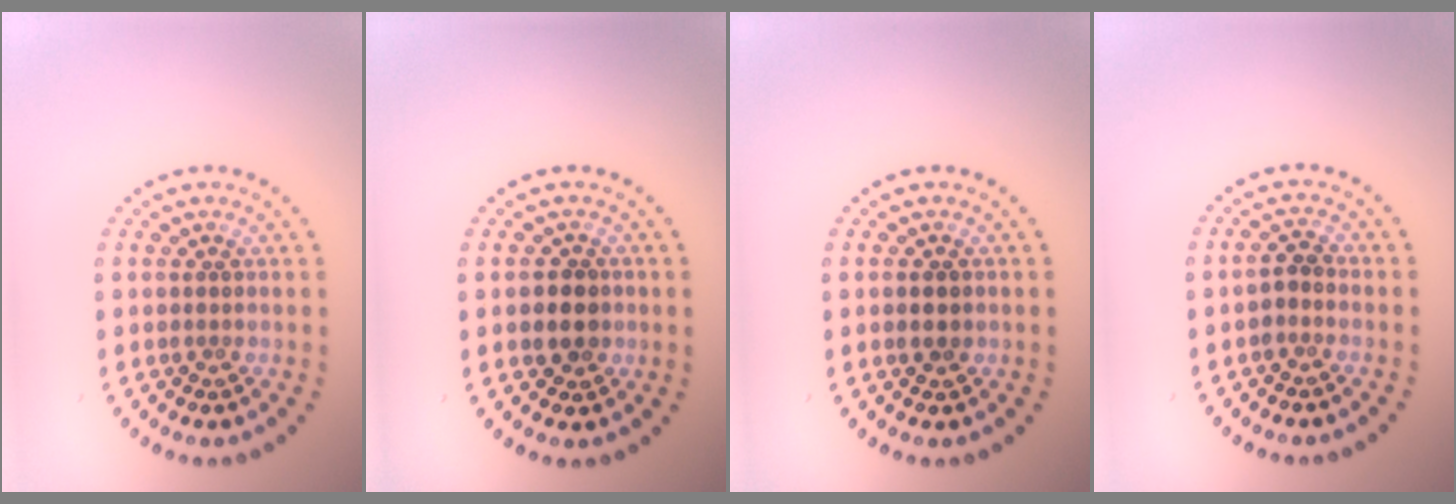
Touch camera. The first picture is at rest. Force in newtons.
{"total": 2.6, "press": 2.4, "slide": 0.7}
{"total": 2.0, "press": 2.0, "slide": 0.2}
{"total": 1.3, "press": 1.1, "slide": 0.7}